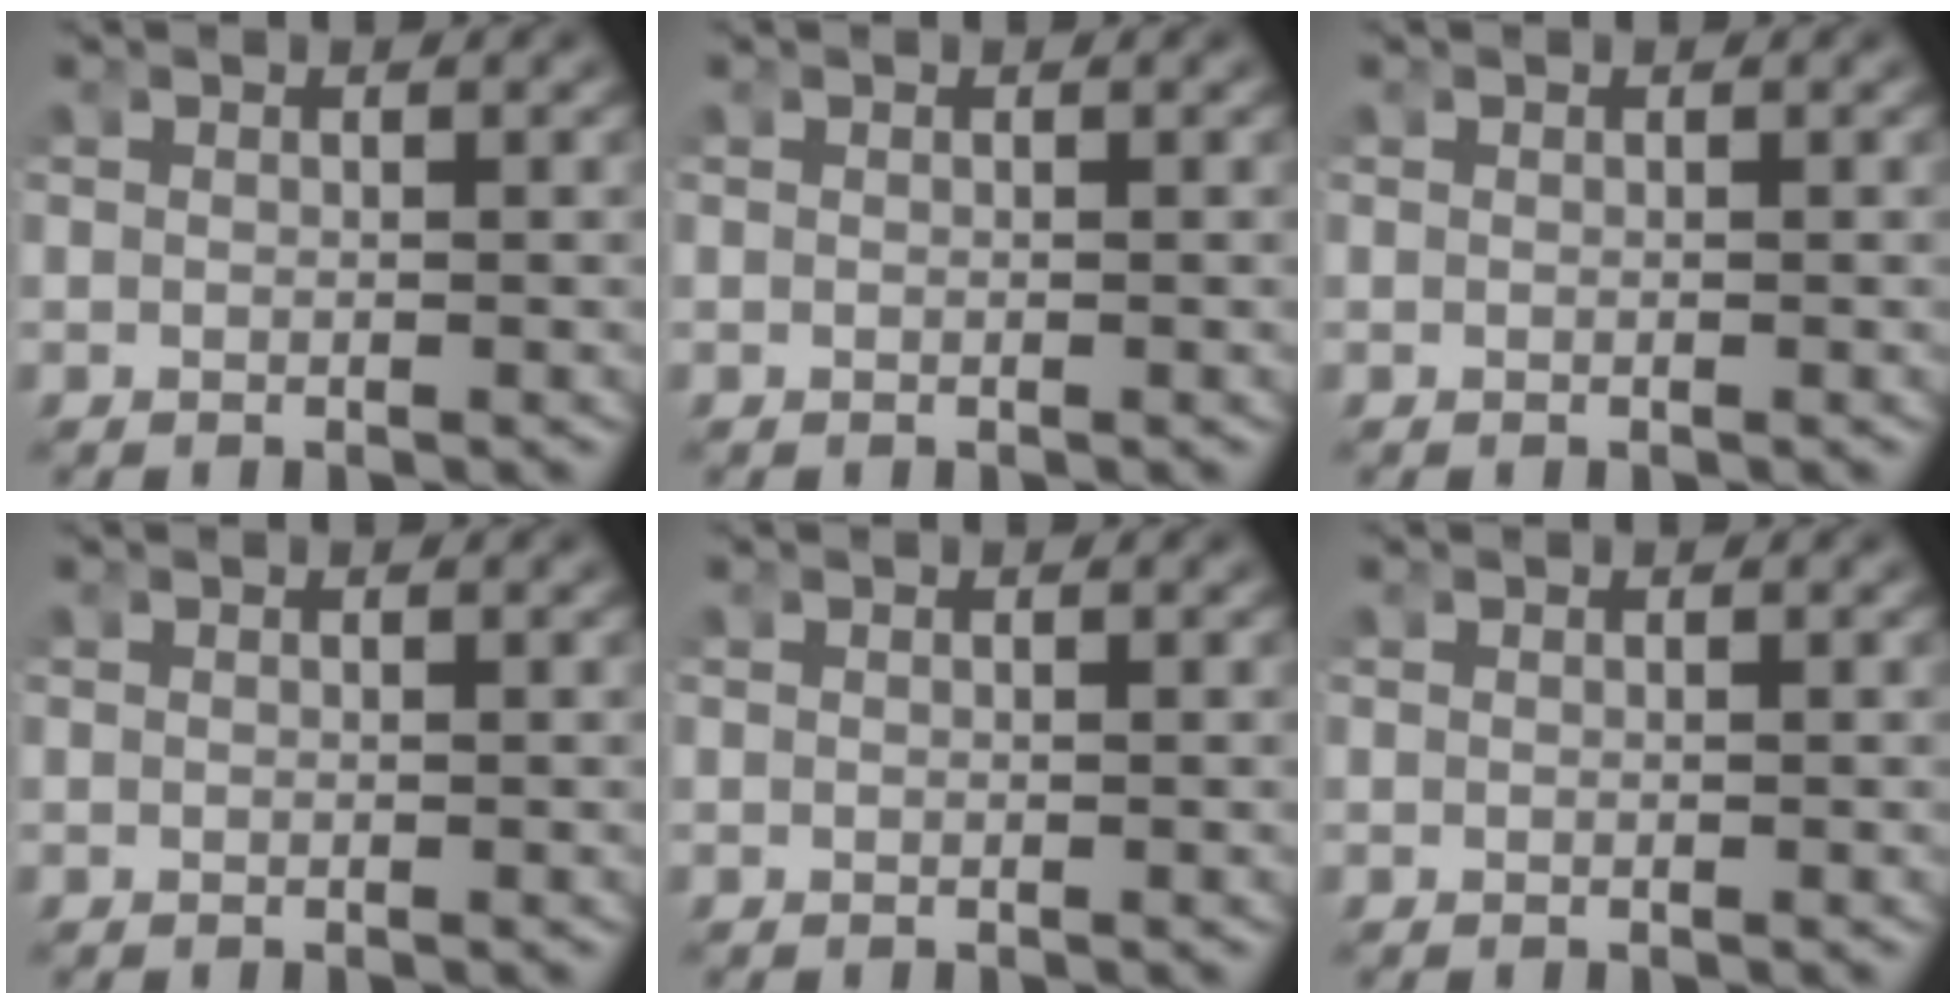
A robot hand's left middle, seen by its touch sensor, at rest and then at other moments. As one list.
[{"total": 0.0}, {"total": 0.0}, {"total": 0.0}, {"total": 0.0}, {"total": 0.0}]